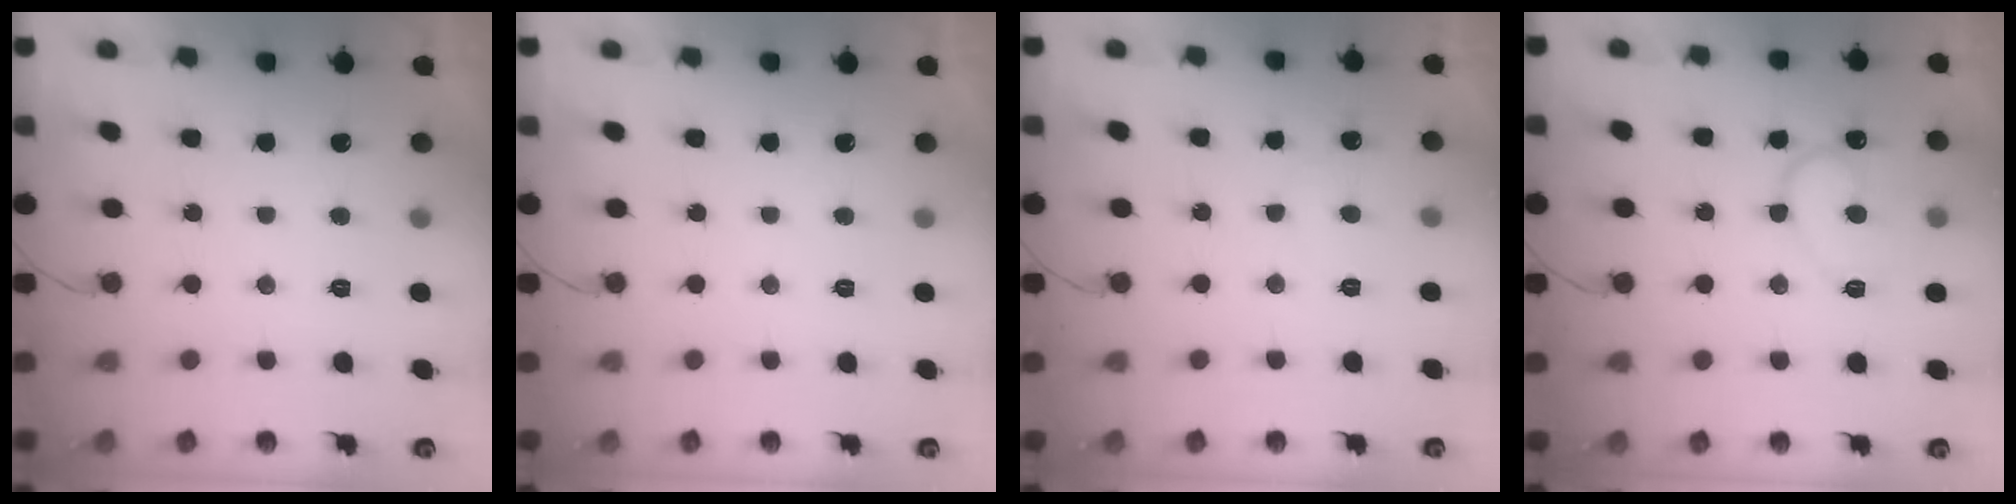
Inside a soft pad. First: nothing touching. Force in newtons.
{"total": 0.0}
{"total": 4.9, "press": 4.8, "slide": 0.3}
{"total": 11.7, "press": 11.7, "slide": 1.1}